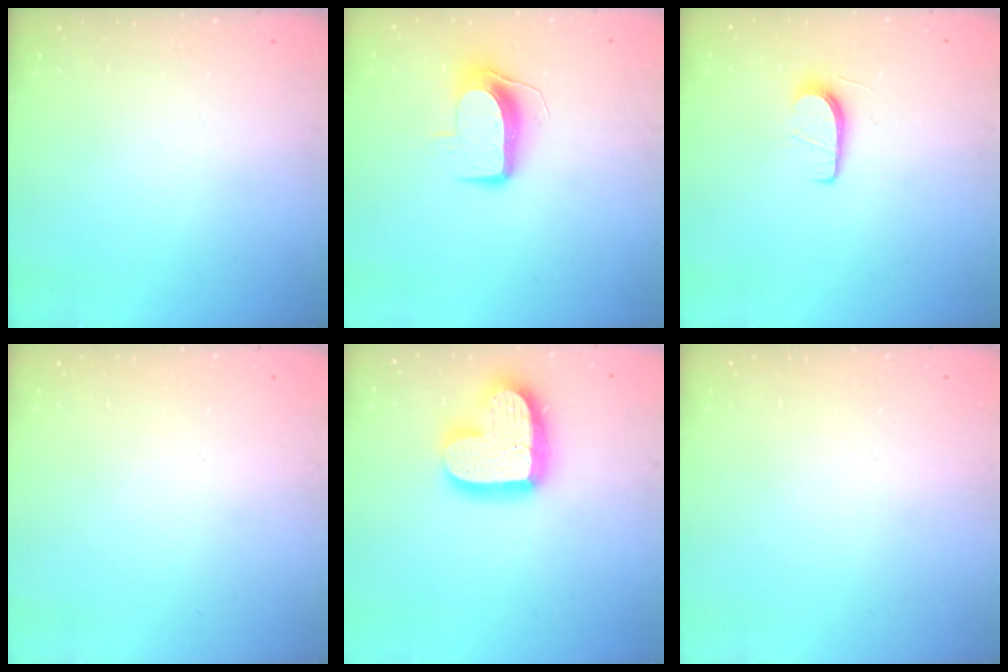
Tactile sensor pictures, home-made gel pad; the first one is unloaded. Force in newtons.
{"total": 9.5, "press": 9.5, "slide": 0.3}
{"total": 5.6, "press": 5.6, "slide": 0.7}
{"total": 0.0}
{"total": 17.7, "press": 17.7, "slide": 1.5}
{"total": 0.0}